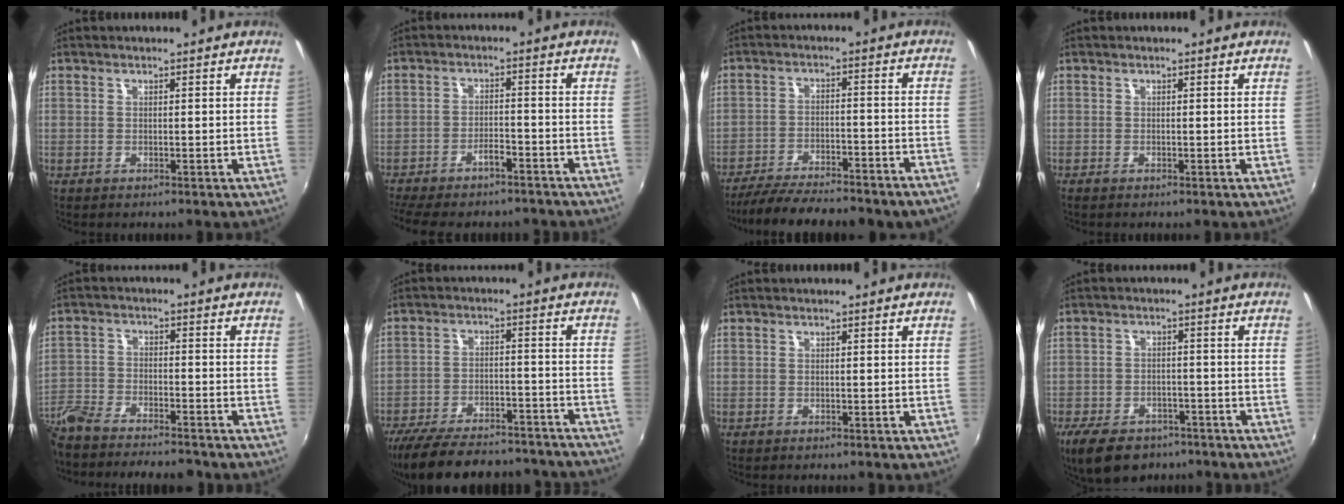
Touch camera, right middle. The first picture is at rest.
{"total": 10.1, "force": [-8.8, 2.8, 4.3], "torque": [-0.101, -0.005, -0.131]}
{"total": 19.0, "force": [-16.3, 3.3, 9.2], "torque": [-0.174, -0.036, -0.232]}
{"total": 0.0}
{"total": 16.1, "force": [-14.0, 3.7, 7.0], "torque": [-0.165, -0.029, -0.244]}
{"total": 27.3, "force": [-23.9, 7.7, 10.7], "torque": [-0.212, -0.002, -0.315]}
{"total": 0.0}
{"total": 11.6, "force": [-8.1, 6.3, 5.5], "torque": [-0.133, -0.014, -0.126]}